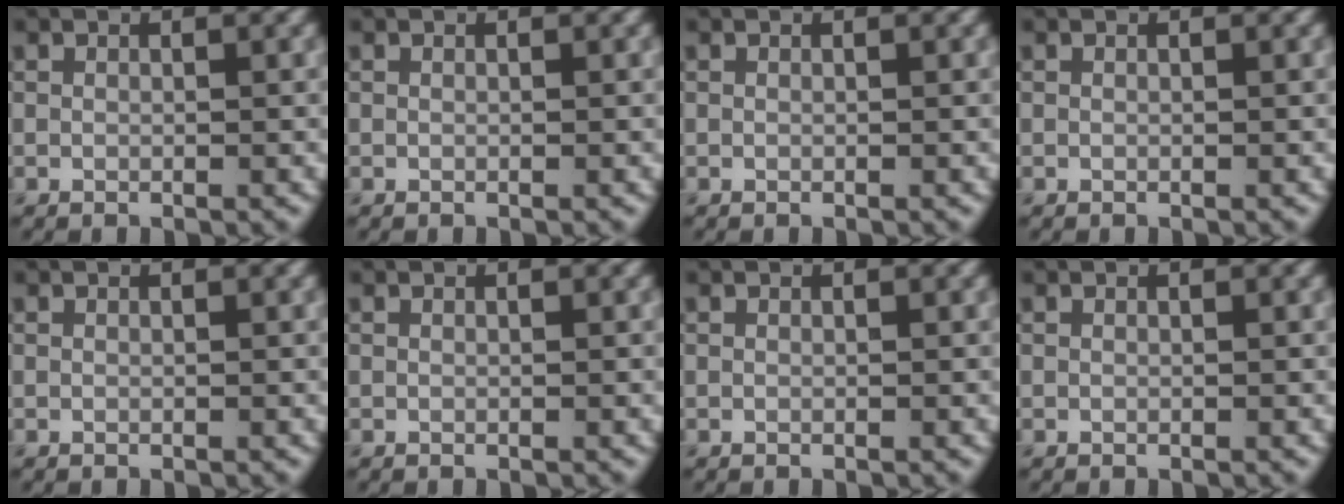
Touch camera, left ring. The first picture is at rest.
{"total": 0.0}
{"total": 0.0}
{"total": 0.0}
{"total": 0.0}
{"total": 0.0}
{"total": 0.0}
{"total": 0.0}